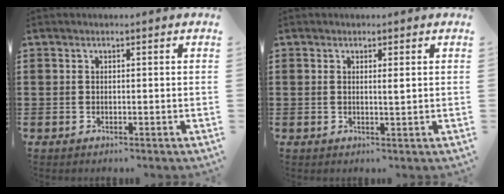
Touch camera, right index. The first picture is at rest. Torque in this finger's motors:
{"motor_torque": [-0.06, 0.10, 0.01, 0.00]}